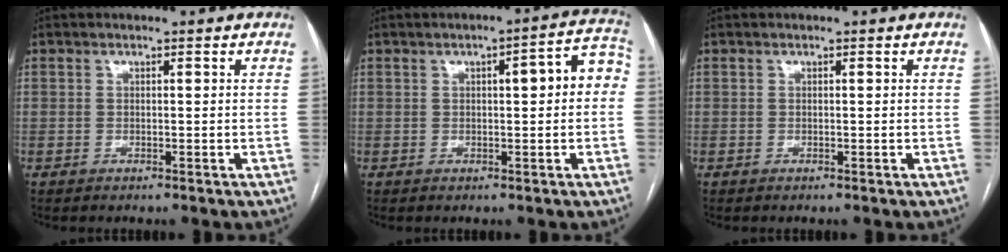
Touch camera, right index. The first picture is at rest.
{"total": 6.9, "force": [0.7, 1.6, 6.7], "torque": [-0.080, 0.030, 0.005]}
{"total": 0.0}